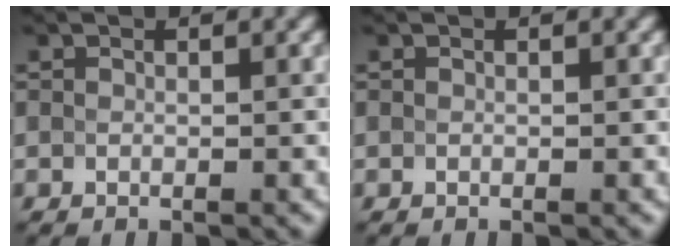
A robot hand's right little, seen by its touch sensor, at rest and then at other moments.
{"total": 0.0}